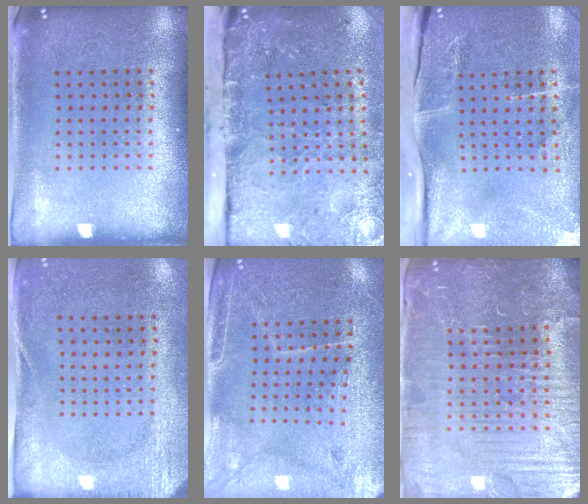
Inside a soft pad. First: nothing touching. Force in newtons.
{"total": 4.9, "press": 3.6, "slide": 3.3}
{"total": 4.9, "press": 3.9, "slide": 3.0}
{"total": 2.7, "press": 2.1, "slide": 1.7}
{"total": 3.2, "press": 3.0, "slide": 1.3}
{"total": 5.6, "press": 5.2, "slide": 2.2}